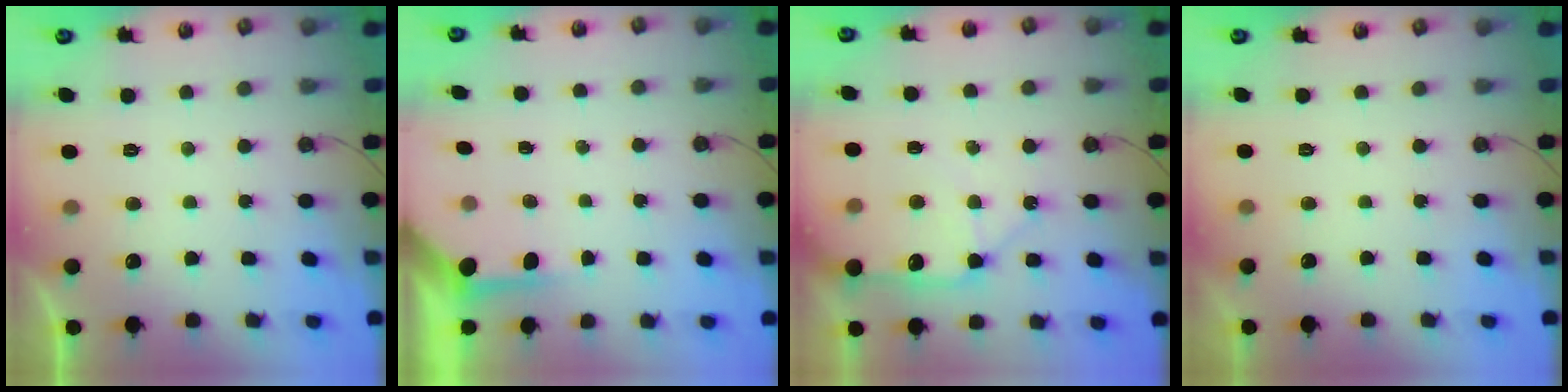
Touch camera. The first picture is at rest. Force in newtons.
{"total": 3.7, "press": 3.7, "slide": 0.5}
{"total": 11.5, "press": 11.4, "slide": 1.6}
{"total": 0.0}